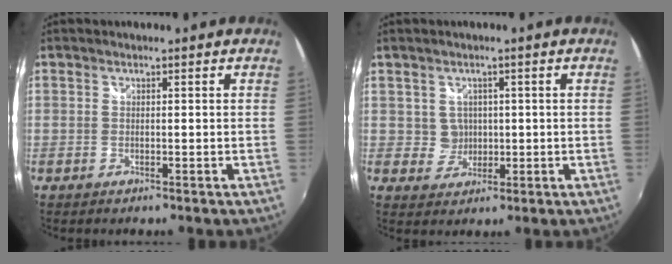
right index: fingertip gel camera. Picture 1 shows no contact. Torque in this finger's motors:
{"motor_torque": [-0.10, 0.20, 0.04, -0.01]}